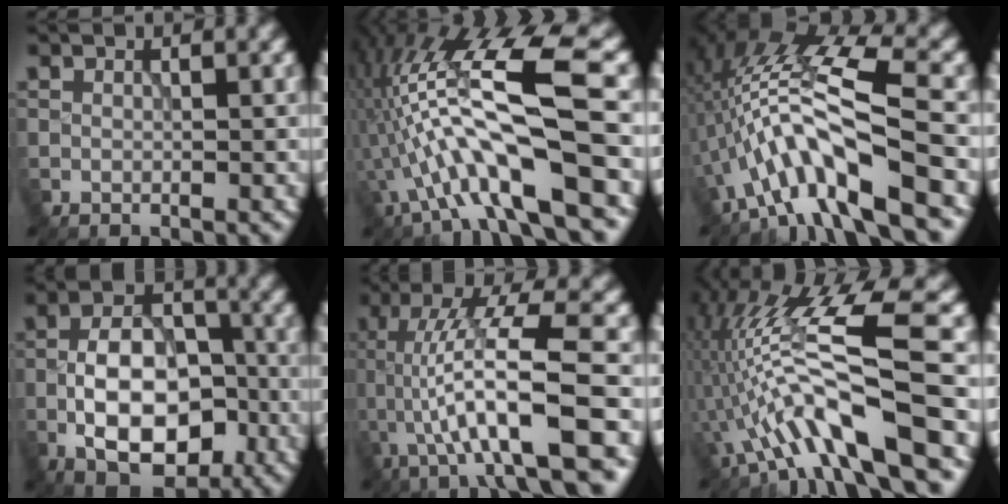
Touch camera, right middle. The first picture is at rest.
{"total": 11.3, "force": [-3.1, 2.3, 10.7], "torque": [-0.199, 0.018, -0.053]}
{"total": 9.7, "force": [-3.0, 2.4, 8.9], "torque": [-0.159, 0.022, -0.057]}
{"total": 9.7, "force": [-3.1, 5.2, 7.6], "torque": [-0.124, 0.010, -0.062]}
{"total": 11.8, "force": [-2.6, 3.0, 11.1], "torque": [-0.177, 0.020, -0.042]}
{"total": 11.6, "force": [-3.3, 2.8, 10.8], "torque": [-0.206, 0.016, -0.053]}